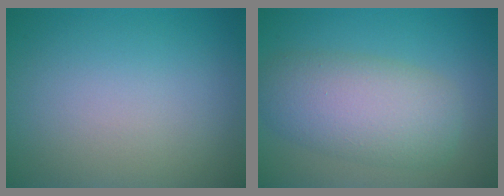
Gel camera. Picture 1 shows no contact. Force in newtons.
{"total": 6.4, "press": 6.4, "slide": 0.2}